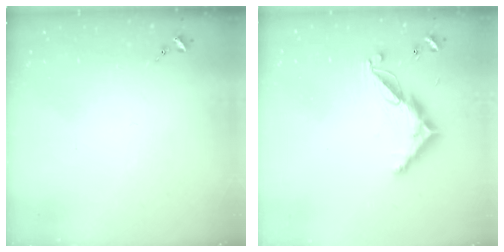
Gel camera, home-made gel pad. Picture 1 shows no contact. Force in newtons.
{"total": 11.6, "press": 11.6, "slide": 0.4}